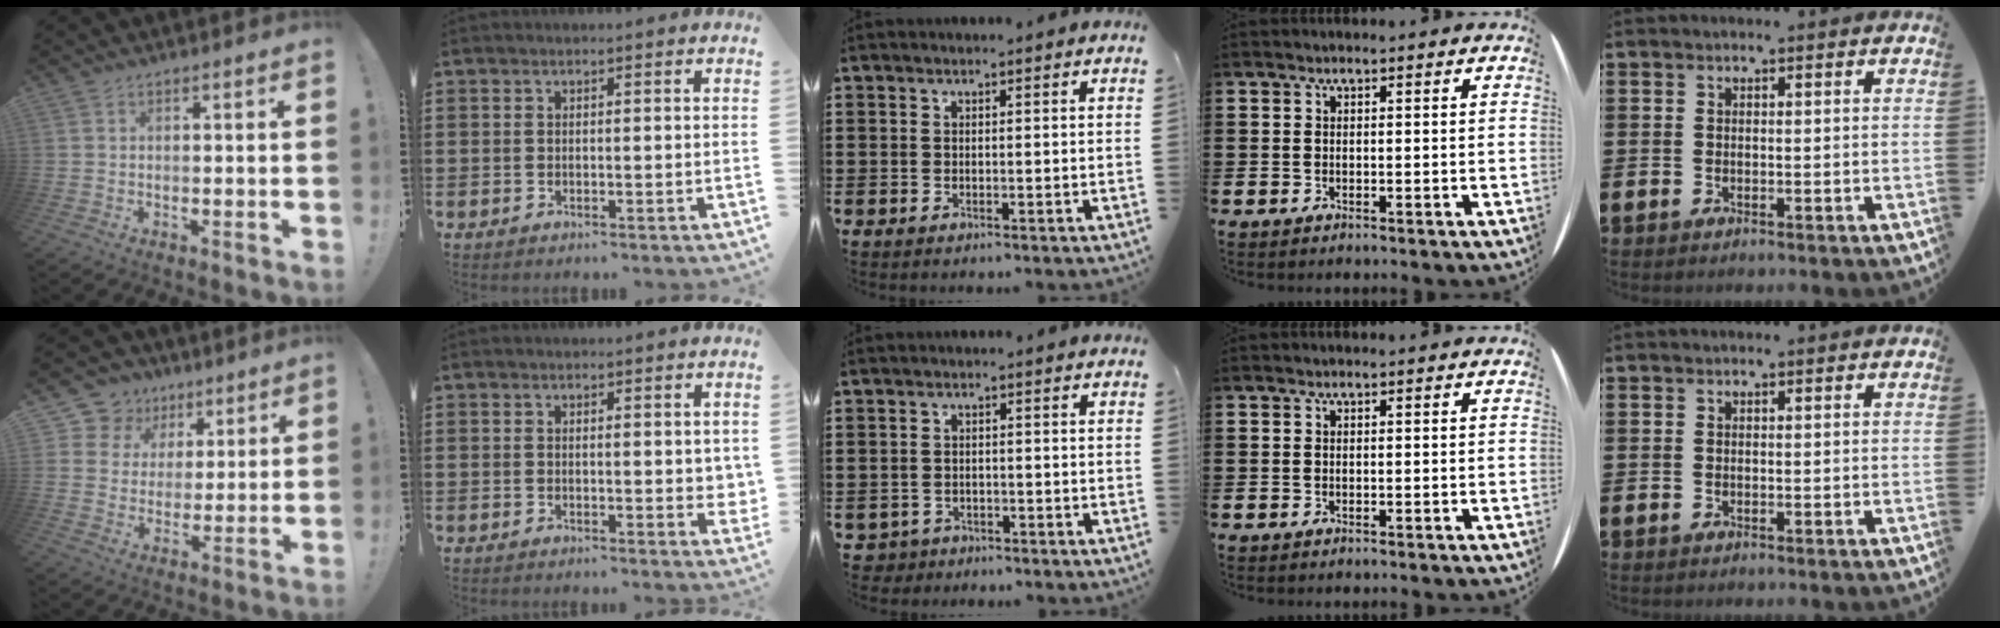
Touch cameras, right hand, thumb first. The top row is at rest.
{"thumb": {"total": 9.8, "force": [5.0, 8.2, 2.1], "torque": [-0.030, -0.038, 0.102]}, "index": {"total": 2.0, "force": [0.7, 0.7, 1.7], "torque": [-0.017, -0.001, 0.009]}, "middle": {"total": 2.0, "force": [-1.8, 0.8, -0.2], "torque": [-0.006, -0.003, -0.041]}}